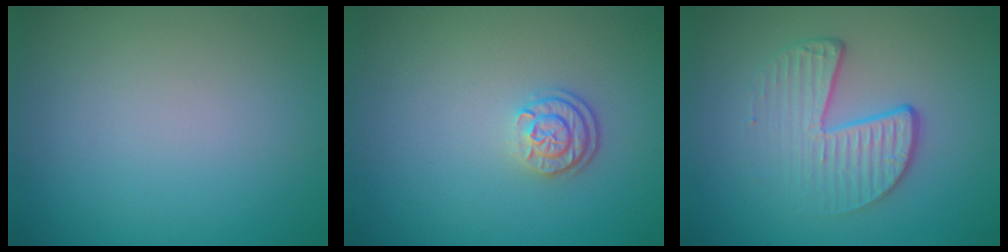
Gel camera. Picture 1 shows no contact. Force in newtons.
{"total": 2.4, "press": 1.9, "slide": 1.5}
{"total": 4.5, "press": 2.9, "slide": 3.4}